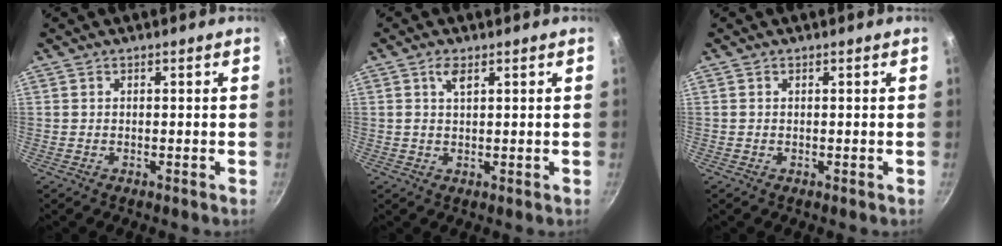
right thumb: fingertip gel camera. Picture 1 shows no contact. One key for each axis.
{"total": 1.7, "fx": 0.8, "fy": 0.5, "fz": 1.4, "tx": -0.025, "ty": -0.001, "tz": 0.015}
{"total": 0.0}